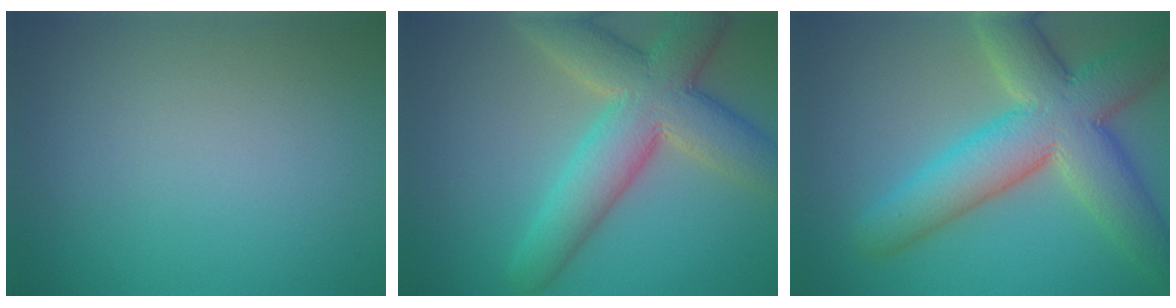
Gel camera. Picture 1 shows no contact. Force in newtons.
{"total": 8.8, "press": 8.7, "slide": 0.7}
{"total": 10.2, "press": 10.2, "slide": 0.5}